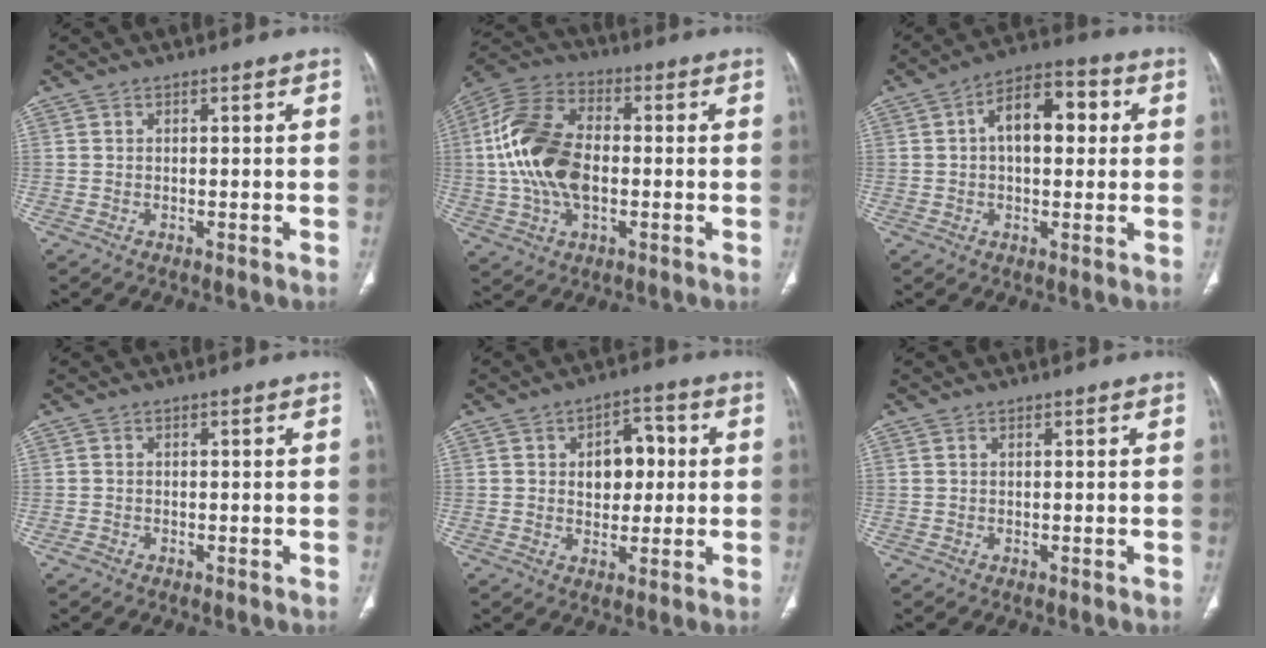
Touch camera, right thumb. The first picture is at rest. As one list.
[{"total": 17.4, "force": [-0.4, 10.5, 13.9], "torque": [-0.279, 0.021, -0.012]}, {"total": 11.1, "force": [2.0, 6.2, 9.0], "torque": [-0.117, 0.025, 0.023]}, {"total": 0.9, "force": [-0.6, 0.7, 0.2], "torque": [-0.005, 0.003, -0.012]}, {"total": 8.2, "force": [1.1, 5.6, 5.8], "torque": [-0.046, 0.012, 0.016]}, {"total": 0.0}]